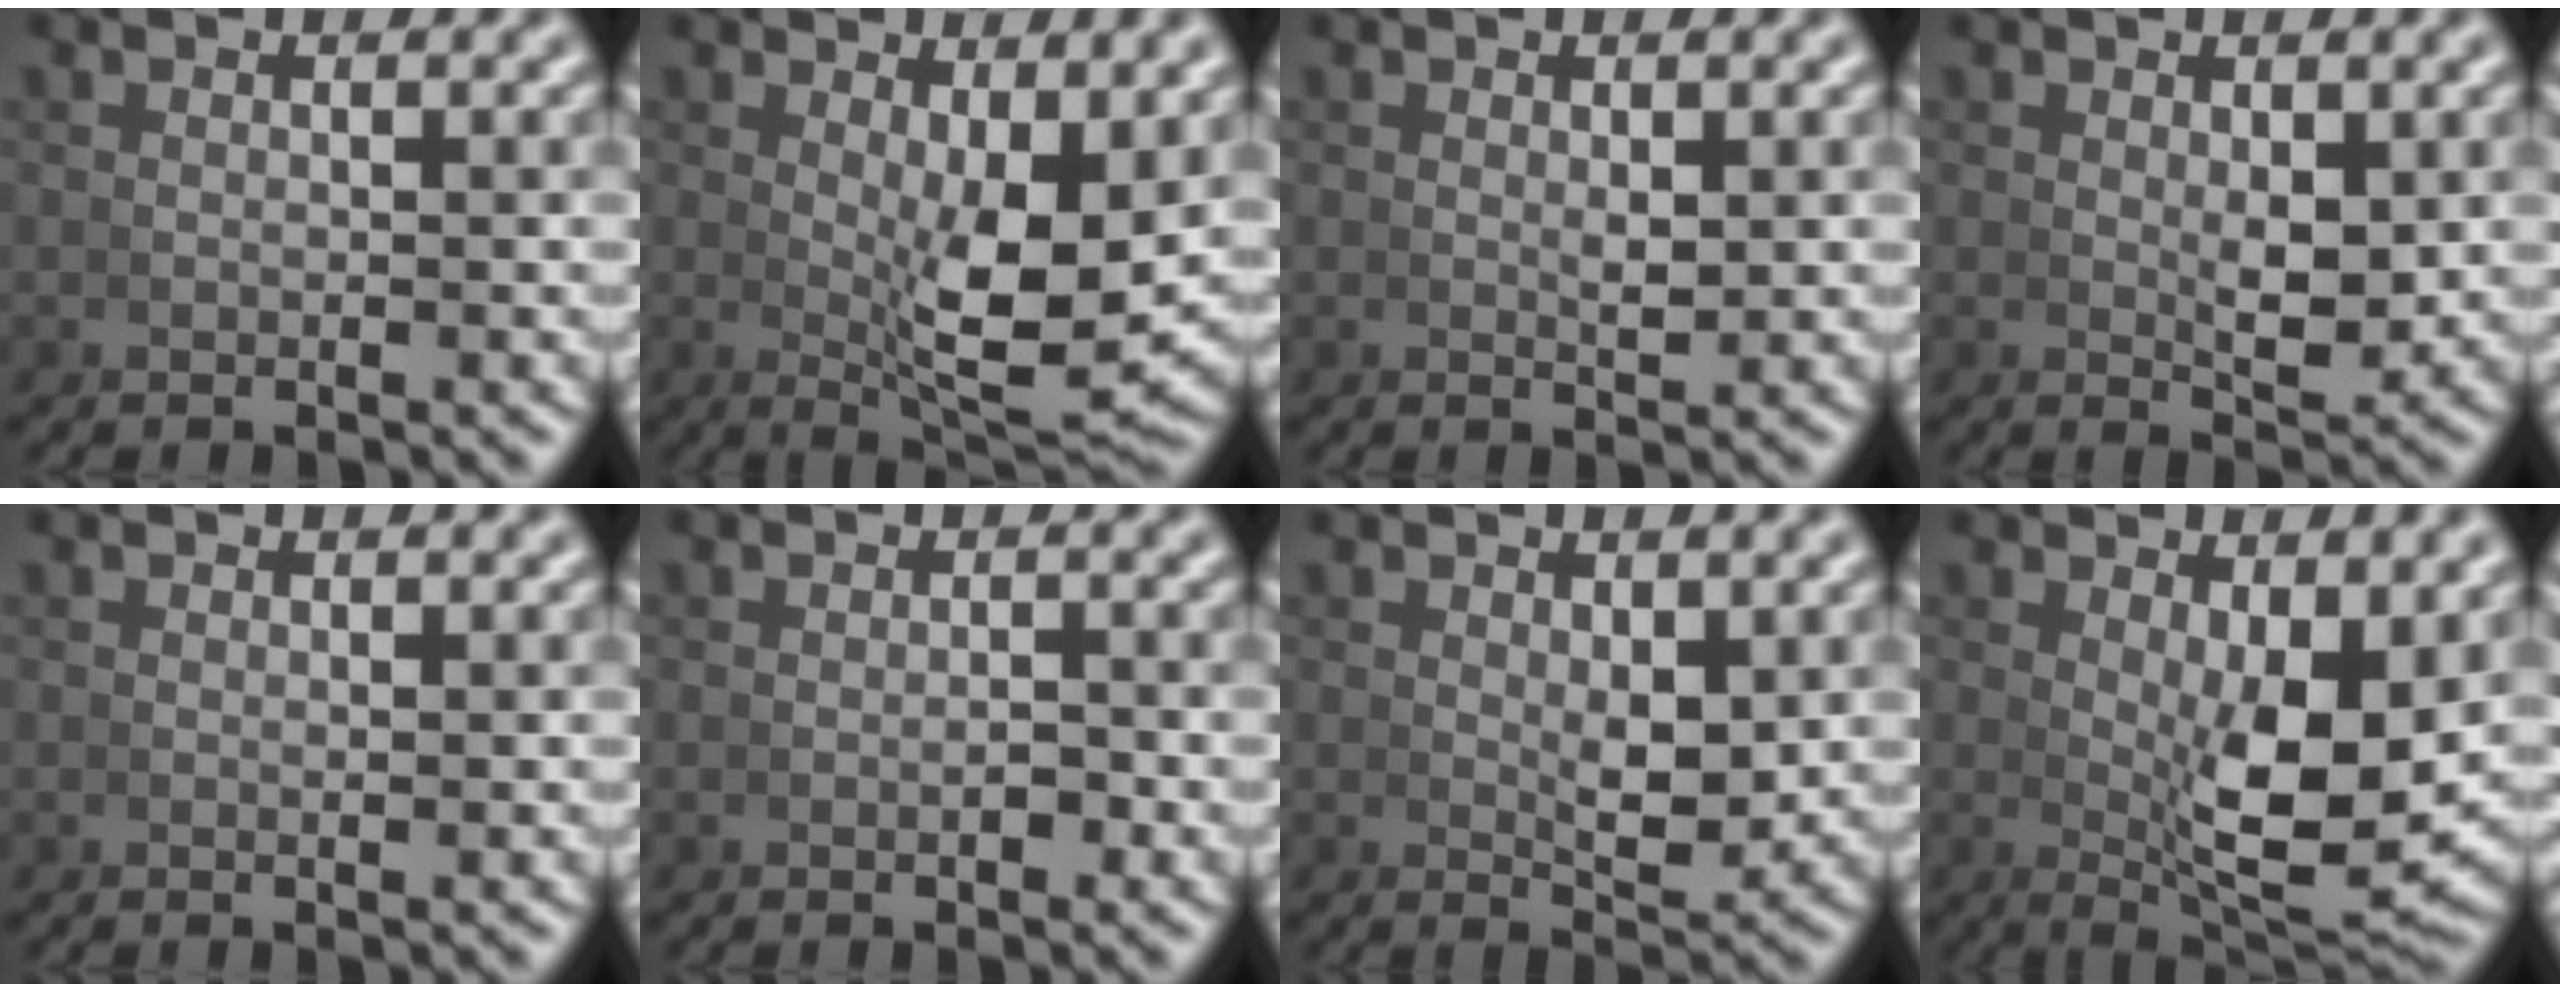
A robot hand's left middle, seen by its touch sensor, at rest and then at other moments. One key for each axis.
{"total": 6.7, "fx": 1.5, "fy": 1.8, "fz": 6.3, "tx": -0.094, "ty": -0.025, "tz": 0.030}
{"total": 1.1, "fx": 0.4, "fy": 0.4, "fz": 0.9, "tx": -0.014, "ty": -0.004, "tz": 0.011}
{"total": 2.6, "fx": 0.6, "fy": 0.9, "fz": 2.3, "tx": -0.034, "ty": -0.012, "tz": 0.015}
{"total": 0.0}
{"total": 0.8, "fx": -0.3, "fy": 0.4, "fz": 0.7, "tx": -0.009, "ty": 0.002, "tz": -0.006}
{"total": 2.8, "fx": 0.9, "fy": 1.0, "fz": 2.5, "tx": -0.035, "ty": -0.013, "tz": 0.019}
{"total": 7.3, "fx": 1.6, "fy": 2.1, "fz": 6.8, "tx": -0.102, "ty": -0.025, "tz": 0.032}